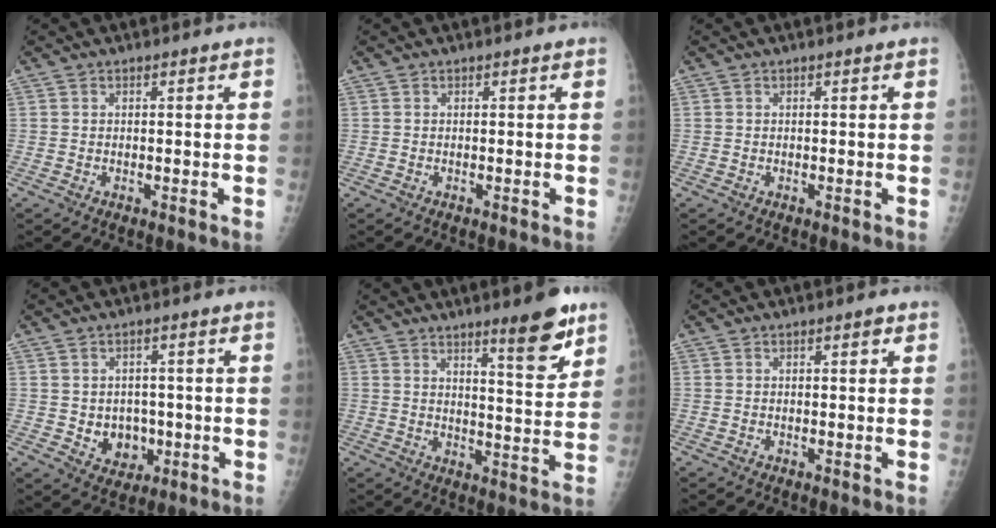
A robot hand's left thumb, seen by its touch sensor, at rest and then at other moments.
{"total": 0.0}
{"total": 0.0}
{"total": 6.4, "force": [-0.8, 5.4, 3.3], "torque": [-0.015, 0.003, 0.001]}
{"total": 10.1, "force": [6.7, 1.7, 7.3], "torque": [-0.088, -0.049, 0.096]}
{"total": 1.1, "force": [0.5, 0.4, 0.9], "torque": [-0.012, 0.001, 0.007]}